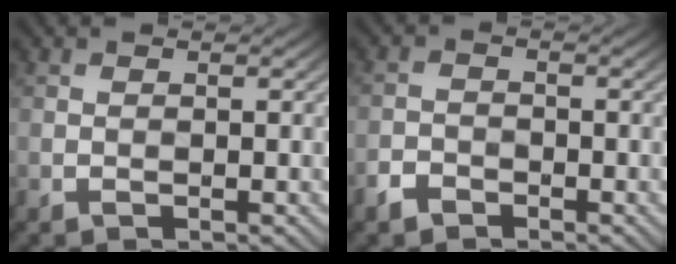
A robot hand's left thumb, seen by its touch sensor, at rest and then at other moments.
{"total": 2.2, "force": [-1.7, 1.2, 0.6], "torque": [-0.018, -0.007, -0.038]}